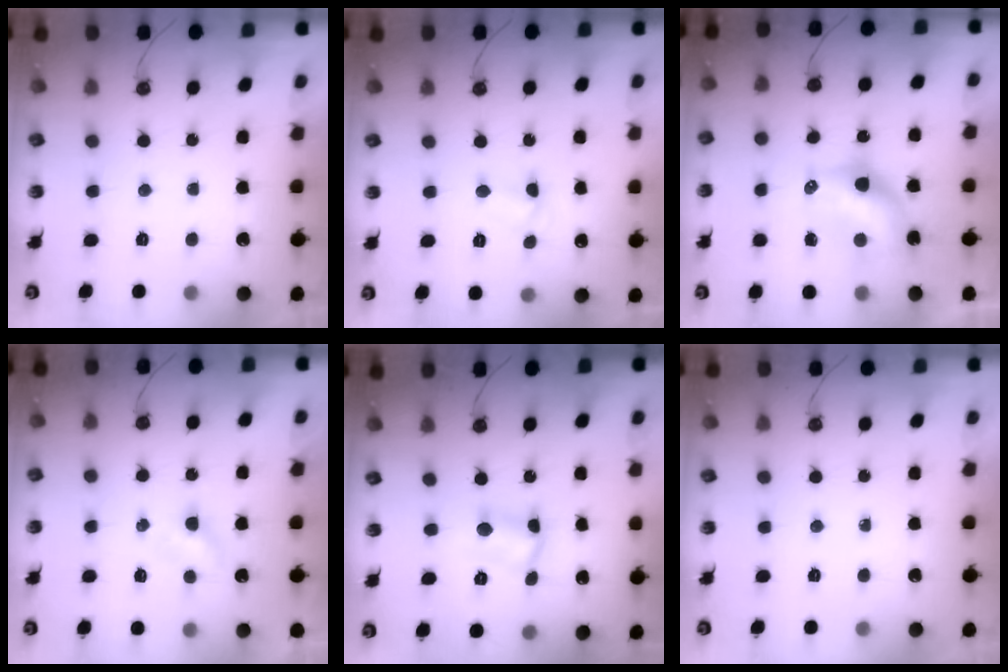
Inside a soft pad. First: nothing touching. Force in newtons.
{"total": 5.3, "press": 5.2, "slide": 0.5}
{"total": 7.2, "press": 7.1, "slide": 0.5}
{"total": 3.6, "press": 3.6, "slide": 0.5}
{"total": 4.5, "press": 4.2, "slide": 1.6}
{"total": 0.0}